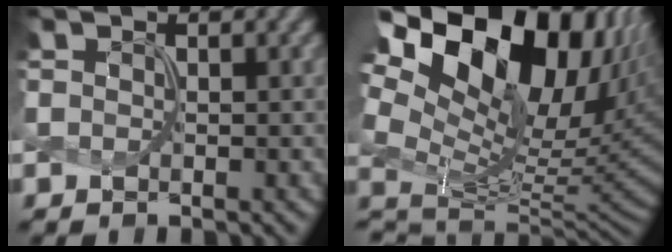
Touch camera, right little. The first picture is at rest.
{"total": 19.0, "force": [6.8, 12.9, 12.1], "torque": [-0.217, 0.041, 0.125]}